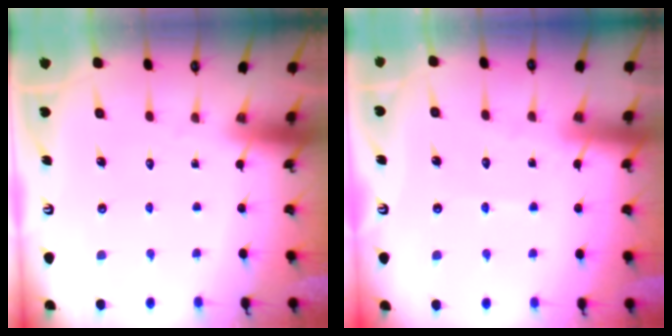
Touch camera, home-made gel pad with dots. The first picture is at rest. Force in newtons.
{"total": 6.3, "press": 6.3, "slide": 0.6}